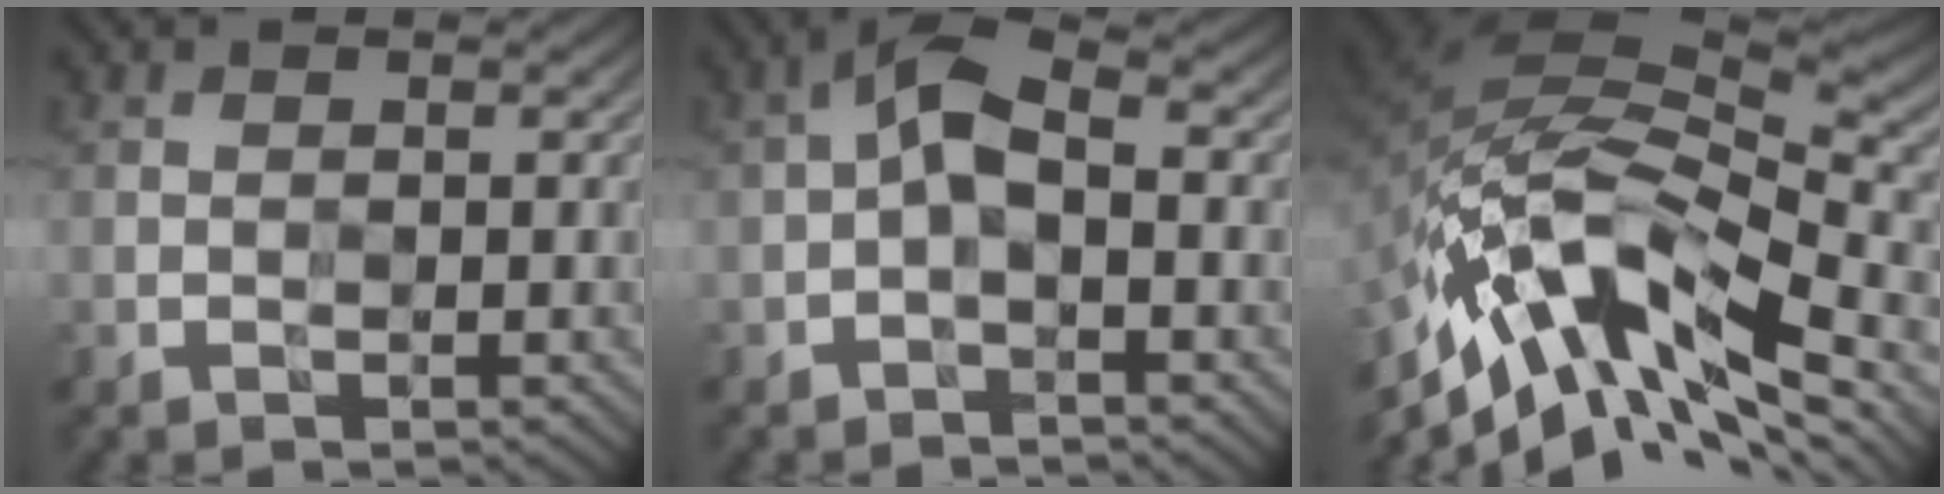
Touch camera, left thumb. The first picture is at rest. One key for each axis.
{"total": 4.3, "fx": -0.5, "fy": 1.8, "fz": 3.8, "tx": -0.079, "ty": 0.014, "tz": -0.021}
{"total": 15.4, "fx": -7.3, "fy": 6.7, "fz": 11.7, "tx": -0.242, "ty": 0.003, "tz": -0.145}